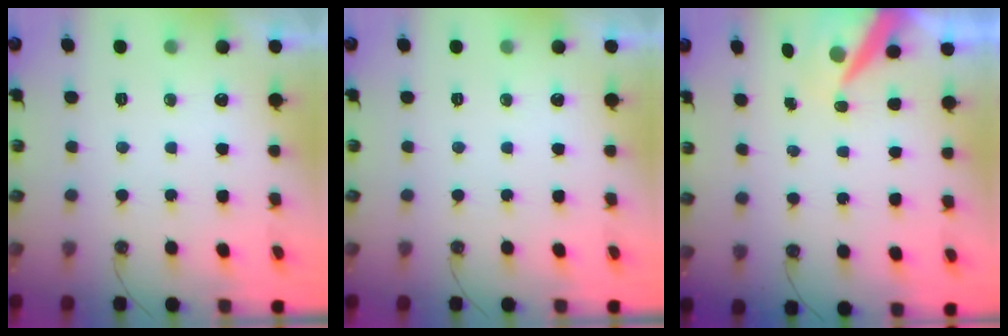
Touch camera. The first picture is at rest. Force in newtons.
{"total": 0.0}
{"total": 8.0, "press": 8.0, "slide": 0.6}